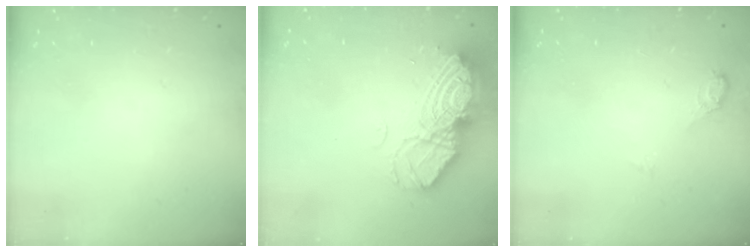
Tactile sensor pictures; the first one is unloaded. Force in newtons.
{"total": 17.5, "press": 17.4, "slide": 2.0}
{"total": 5.7, "press": 5.7, "slide": 0.5}